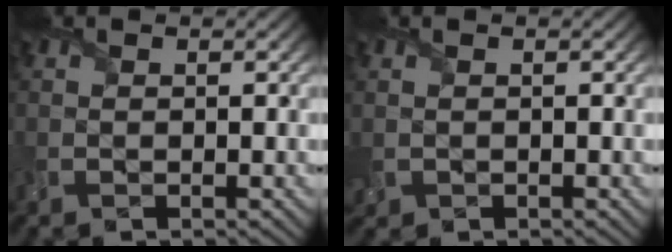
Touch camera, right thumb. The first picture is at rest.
{"total": 1.0, "force": [0.0, 0.8, 0.5], "torque": [-0.020, -0.005, 0.003]}